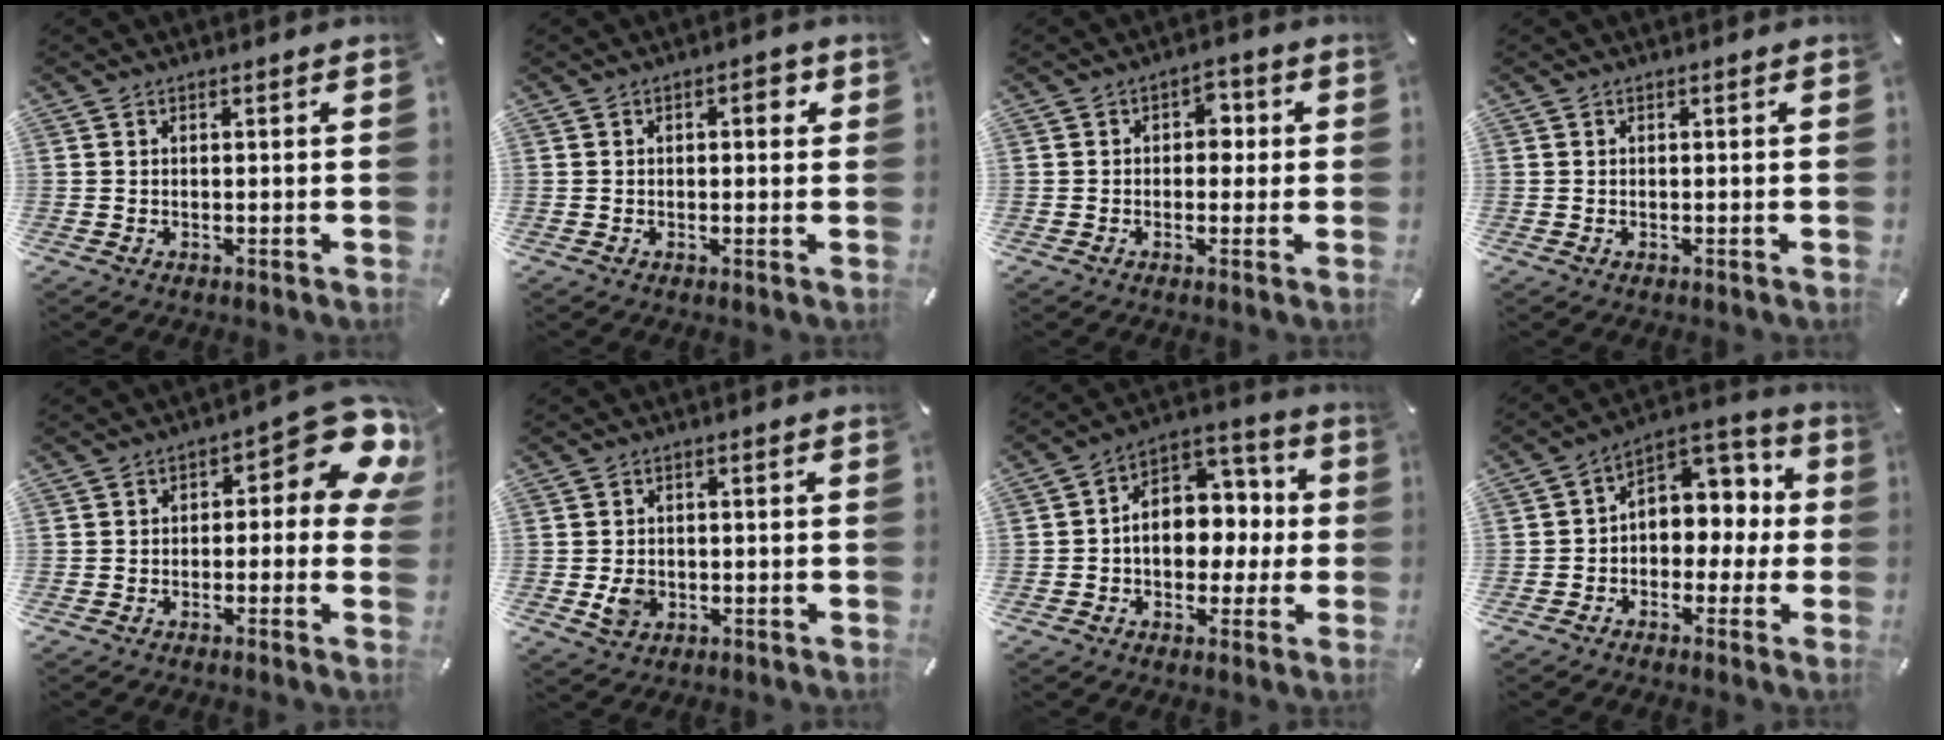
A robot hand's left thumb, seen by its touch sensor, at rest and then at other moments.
{"total": 3.0, "force": [0.4, 1.6, 2.4], "torque": [-0.026, 0.001, -0.001]}
{"total": 4.0, "force": [-0.1, 3.0, 2.6], "torque": [-0.020, 0.000, -0.014]}
{"total": 0.0}
{"total": 11.8, "force": [3.8, 5.4, 9.7], "torque": [-0.123, -0.027, 0.067]}
{"total": 4.4, "force": [-0.8, 3.7, 2.2], "torque": [-0.034, -0.005, -0.018]}
{"total": 10.6, "force": [-0.8, 9.0, 5.5], "torque": [-0.084, 0.002, -0.012]}
{"total": 7.4, "force": [0.5, 6.7, 2.9], "torque": [-0.041, -0.006, 0.010]}